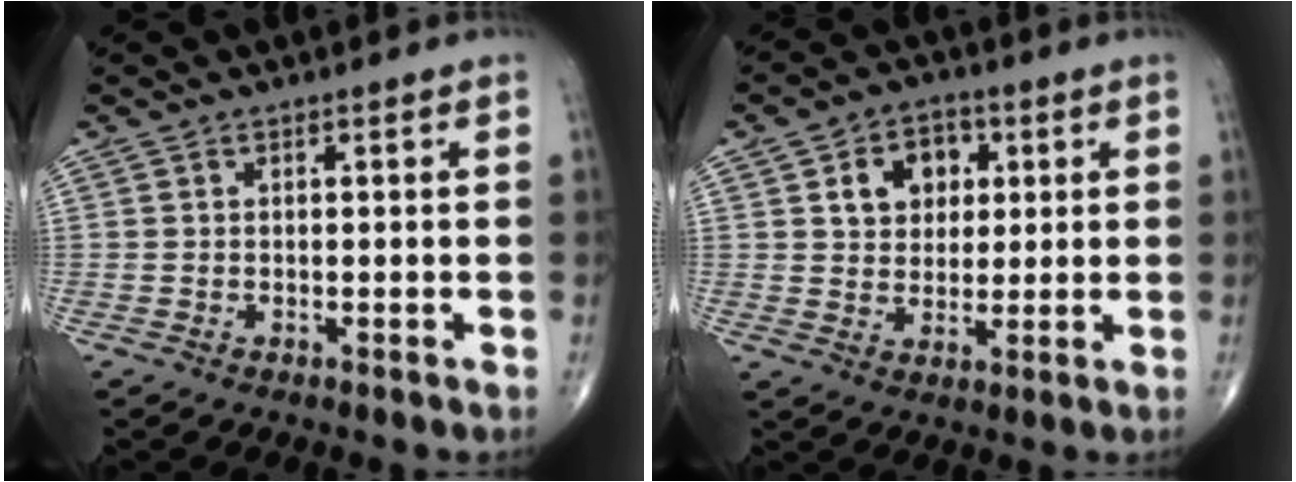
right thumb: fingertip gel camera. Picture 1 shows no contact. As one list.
[{"total": 8.6, "force": [2.7, 6.6, 4.7], "torque": [-0.032, -0.004, 0.042]}]